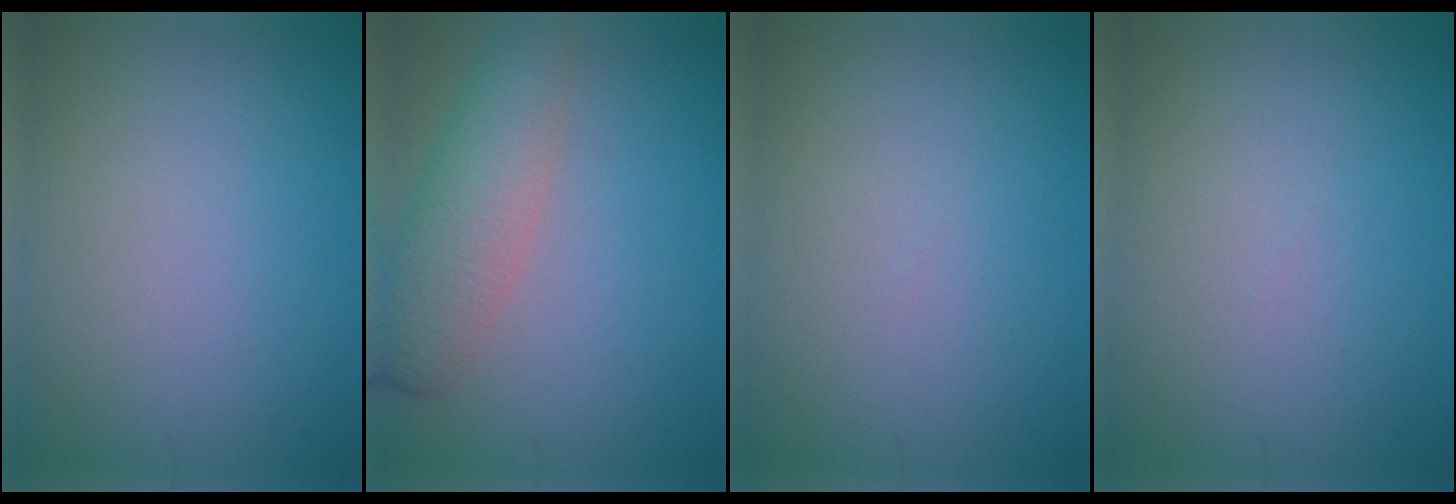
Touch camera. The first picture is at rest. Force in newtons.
{"total": 4.5, "press": 4.5, "slide": 0.3}
{"total": 0.0}
{"total": 0.0}